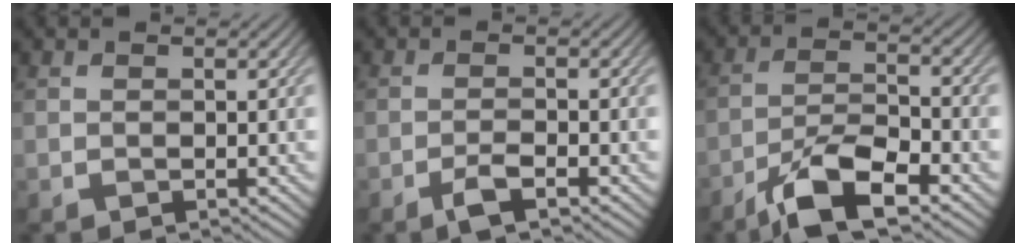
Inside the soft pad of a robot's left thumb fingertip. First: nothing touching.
{"total": 2.5, "force": [-1.7, 0.4, 1.9], "torque": [-0.038, 0.005, -0.035]}
{"total": 9.2, "force": [-6.0, 2.6, 6.4], "torque": [-0.120, -0.001, -0.115]}